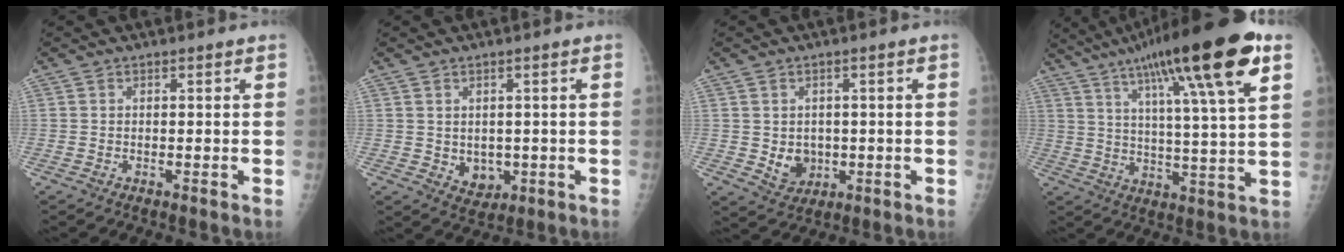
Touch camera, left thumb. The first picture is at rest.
{"total": 4.2, "force": [-0.2, 3.5, 2.4], "torque": [-0.017, -0.006, 0.011]}
{"total": 5.0, "force": [-0.4, 4.3, 2.5], "torque": [-0.017, -0.002, 0.008]}
{"total": 22.8, "force": [12.1, 2.9, 19.1], "torque": [-0.301, -0.020, 0.186]}